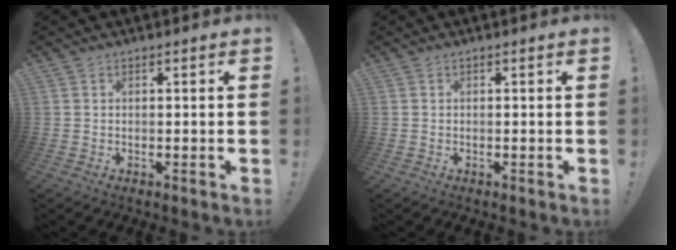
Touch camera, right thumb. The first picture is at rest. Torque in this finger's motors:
{"motor_torque": [0.12, -0.02, -0.41, 0.14, 0.08]}